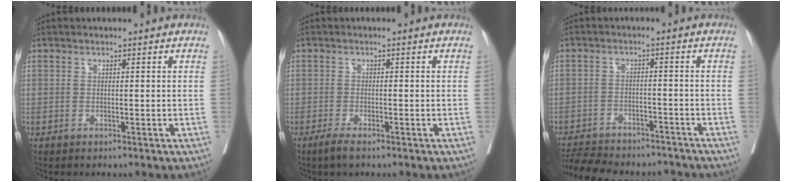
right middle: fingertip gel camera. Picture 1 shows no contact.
{"total": 2.5, "force": [-1.8, 0.5, 1.7], "torque": [-0.034, -0.005, -0.032]}
{"total": 14.1, "force": [-12.8, 3.7, 4.4], "torque": [-0.094, 0.004, -0.179]}